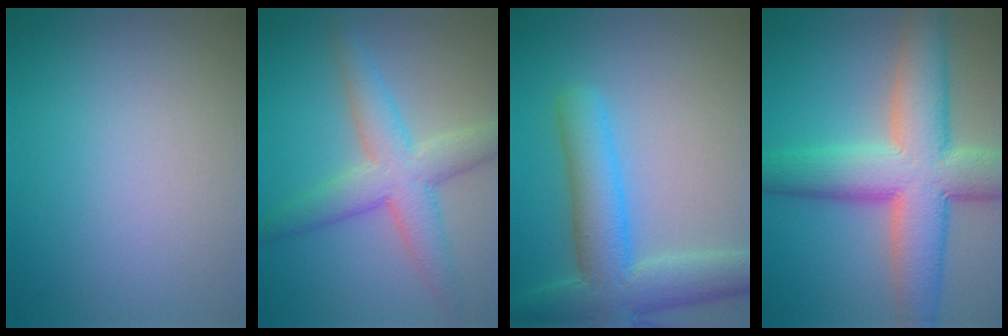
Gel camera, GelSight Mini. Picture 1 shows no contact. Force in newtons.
{"total": 5.4, "press": 5.4, "slide": 0.2}
{"total": 7.5, "press": 7.5, "slide": 0.4}
{"total": 10.7, "press": 10.7, "slide": 0.4}